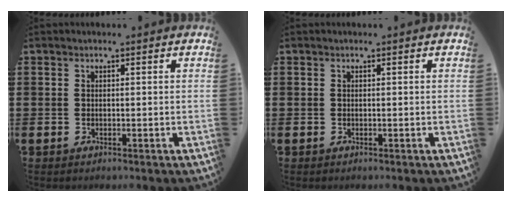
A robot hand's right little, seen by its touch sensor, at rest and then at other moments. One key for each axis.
{"total": 0.0}